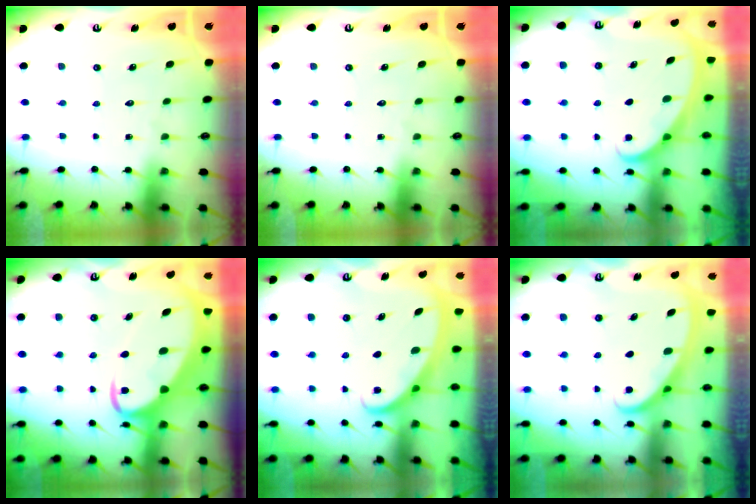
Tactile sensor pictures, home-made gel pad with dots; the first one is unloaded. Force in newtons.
{"total": 0.0}
{"total": 2.2, "press": 2.2, "slide": 0.1}
{"total": 8.4, "press": 8.3, "slide": 0.8}
{"total": 2.5, "press": 2.5, "slide": 0.3}
{"total": 2.5, "press": 2.5, "slide": 0.4}